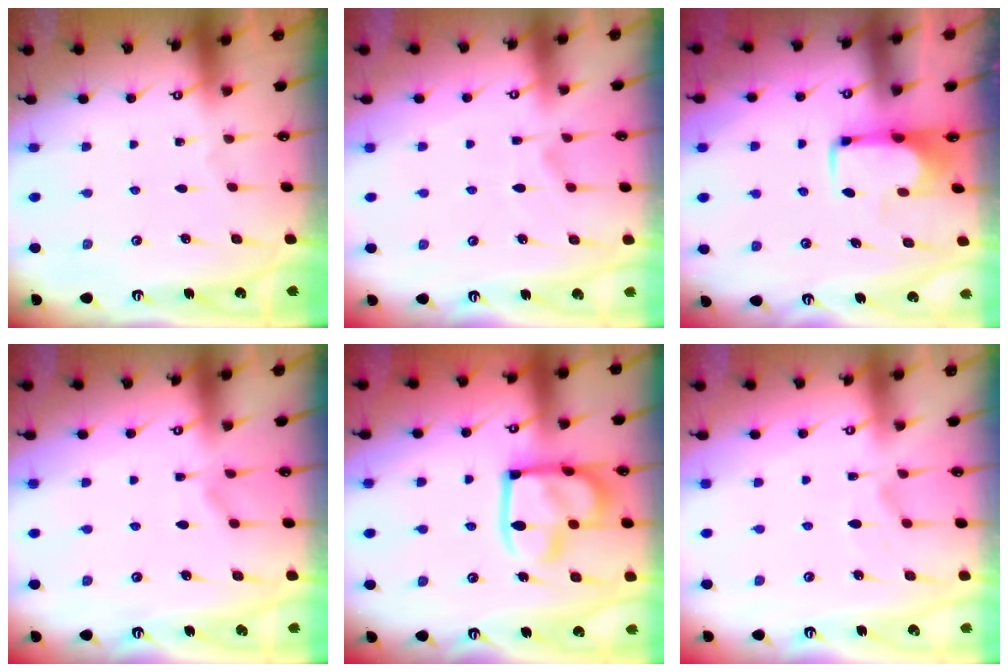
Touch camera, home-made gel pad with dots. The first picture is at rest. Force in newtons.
{"total": 1.3, "press": 0.1, "slide": 1.3}
{"total": 1.8, "press": 1.8, "slide": 0.5}
{"total": 3.4, "press": 3.4, "slide": 0.4}
{"total": 18.0, "press": 17.9, "slide": 2.0}
{"total": 1.7, "press": 1.3, "slide": 1.1}